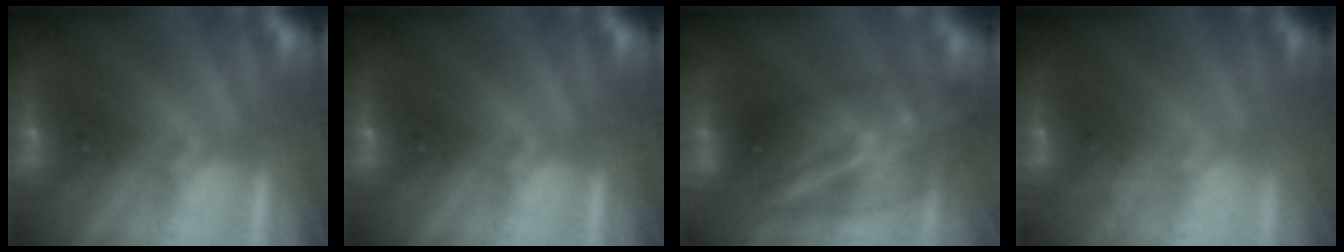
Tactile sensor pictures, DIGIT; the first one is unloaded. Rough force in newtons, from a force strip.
{"total": 0.0}
{"total": 6.8}
{"total": 2.5}